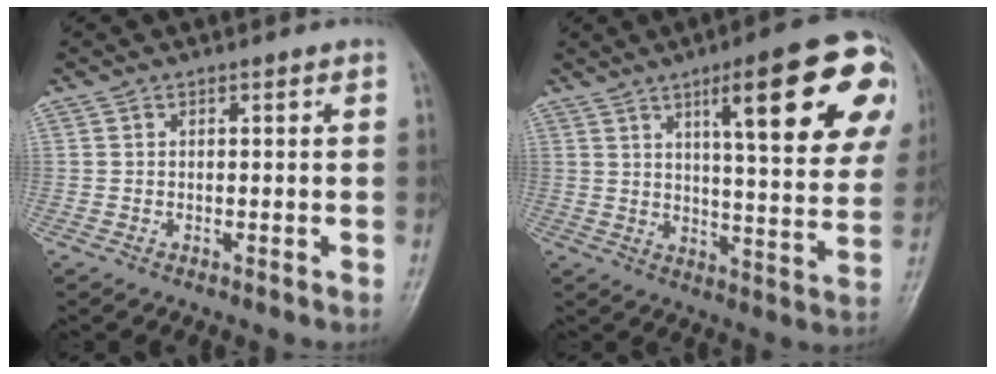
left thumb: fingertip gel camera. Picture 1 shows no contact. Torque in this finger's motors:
{"motor_torque": [2.55, 2.46, 2.15, -0.62, 0.47]}